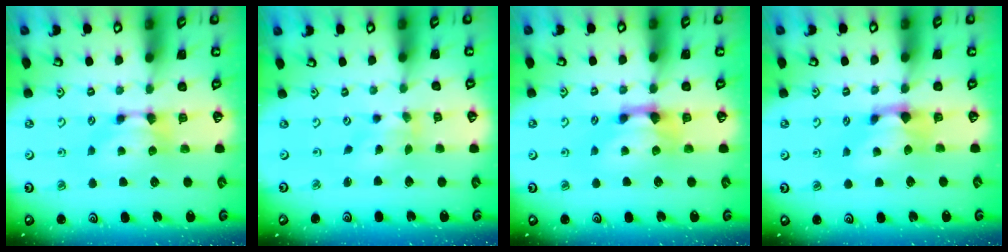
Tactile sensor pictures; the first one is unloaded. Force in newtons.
{"total": 1.3, "press": 0.6, "slide": 1.2}
{"total": 1.6, "press": 0.9, "slide": 1.3}
{"total": 1.4, "press": 0.4, "slide": 1.3}